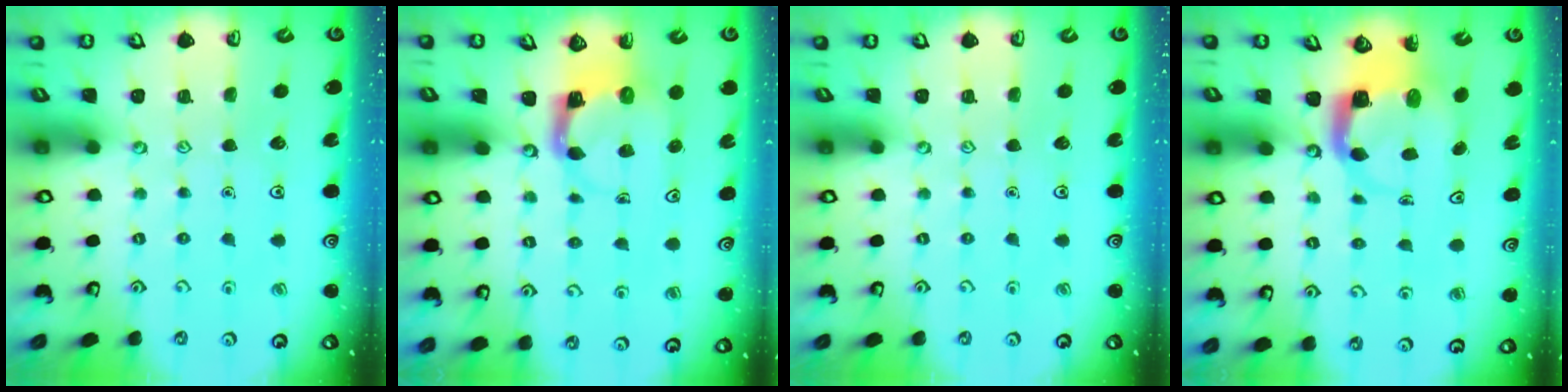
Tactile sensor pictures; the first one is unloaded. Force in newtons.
{"total": 3.7, "press": 3.7, "slide": 0.6}
{"total": 0.0}
{"total": 5.2, "press": 5.1, "slide": 0.8}